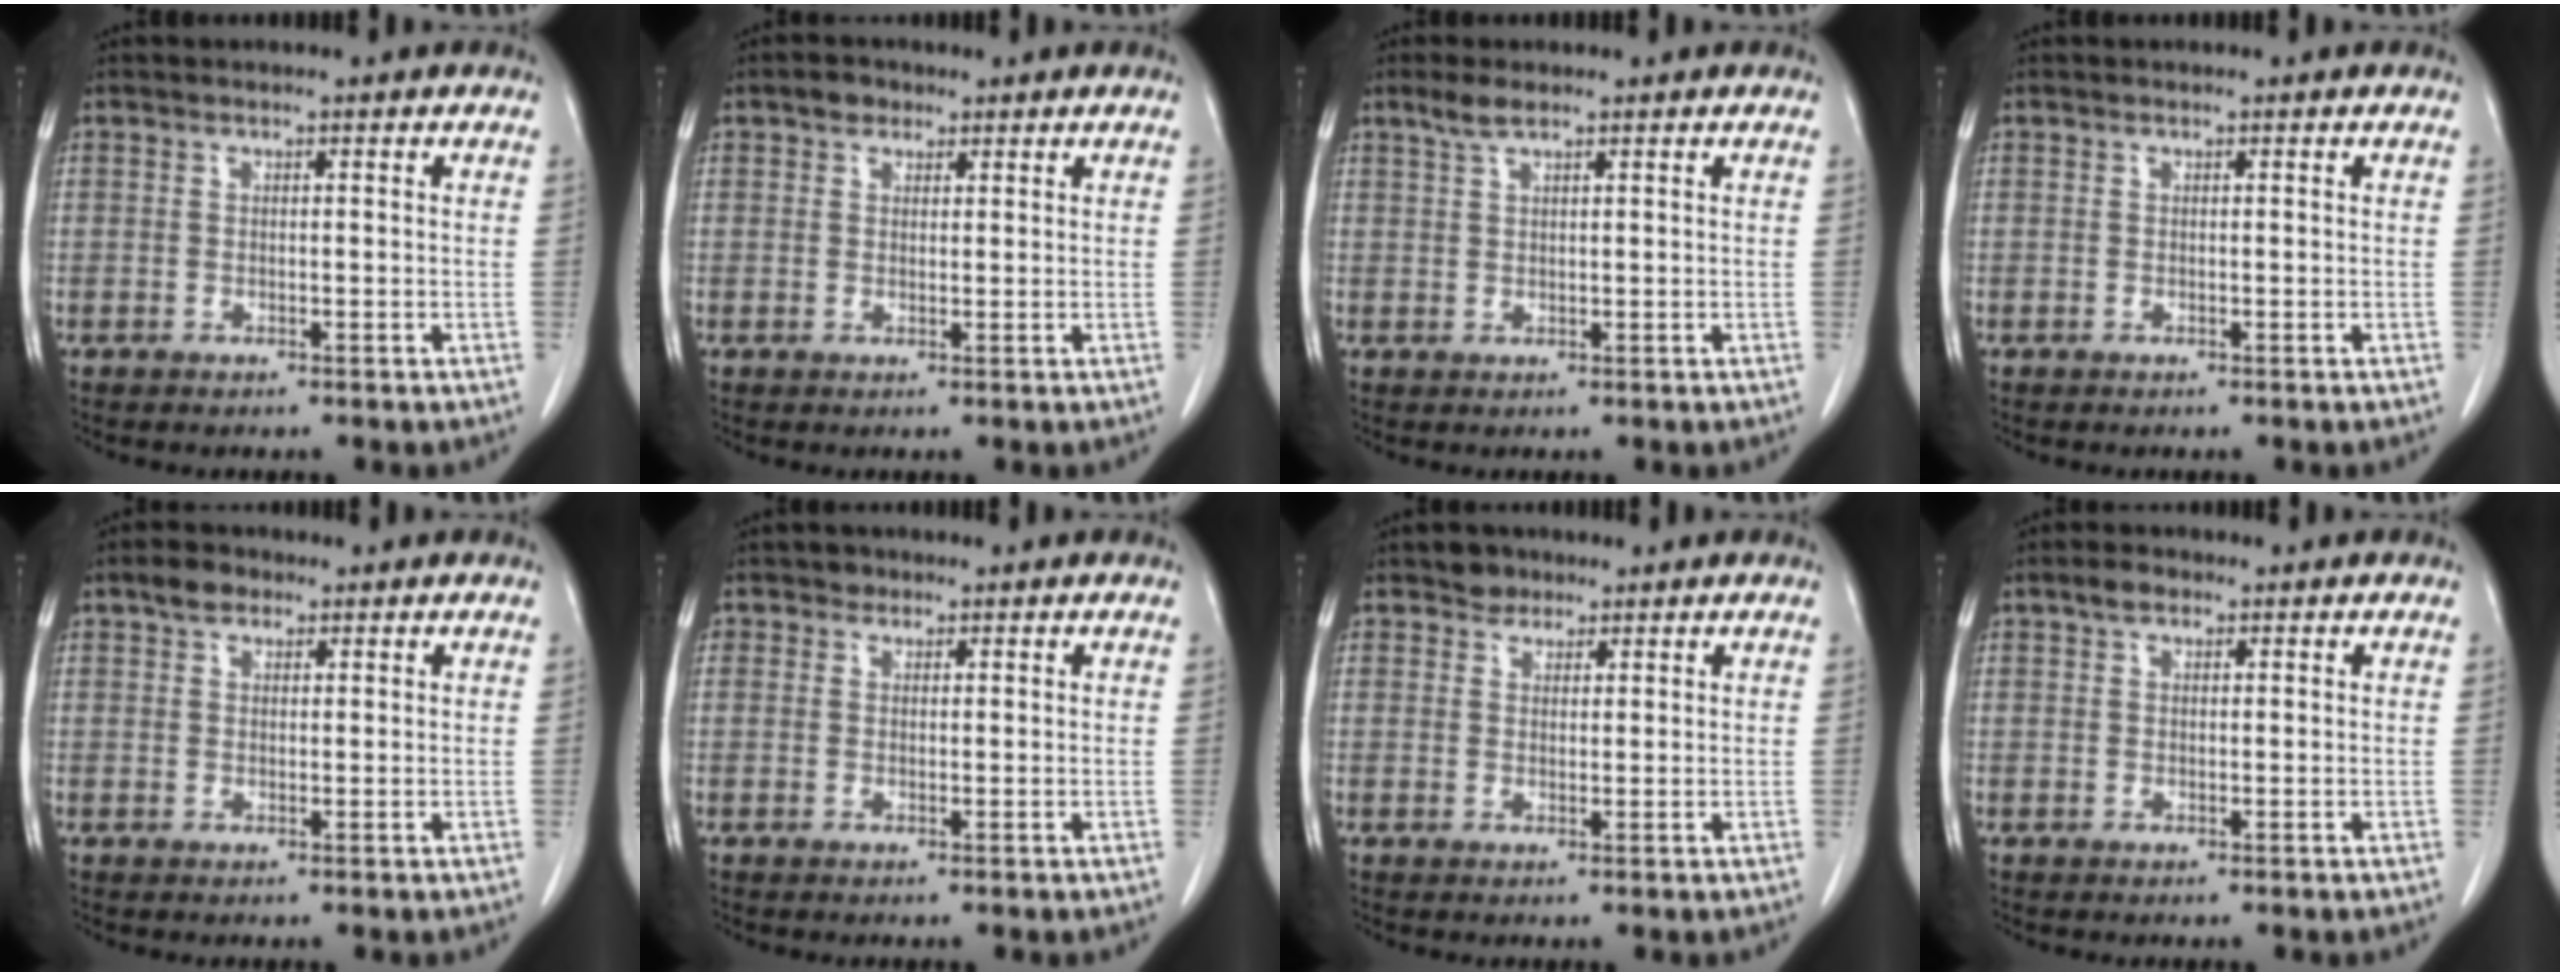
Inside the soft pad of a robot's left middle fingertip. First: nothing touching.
{"total": 2.0, "force": [1.2, 1.4, 0.6], "torque": [-0.011, 0.004, 0.018]}
{"total": 2.2, "force": [1.7, 0.3, 1.4], "torque": [-0.036, 0.005, 0.036]}
{"total": 0.0}
{"total": 2.6, "force": [1.7, 1.6, 1.1], "torque": [-0.022, 0.007, 0.028]}
{"total": 1.3, "force": [0.8, 1.1, 0.1], "torque": [0.004, -0.001, 0.008]}
{"total": 2.3, "force": [1.7, 1.5, 0.2], "torque": [-0.002, 0.002, 0.025]}
{"total": 1.9, "force": [1.2, 1.1, 1.0], "torque": [-0.020, 0.007, 0.020]}